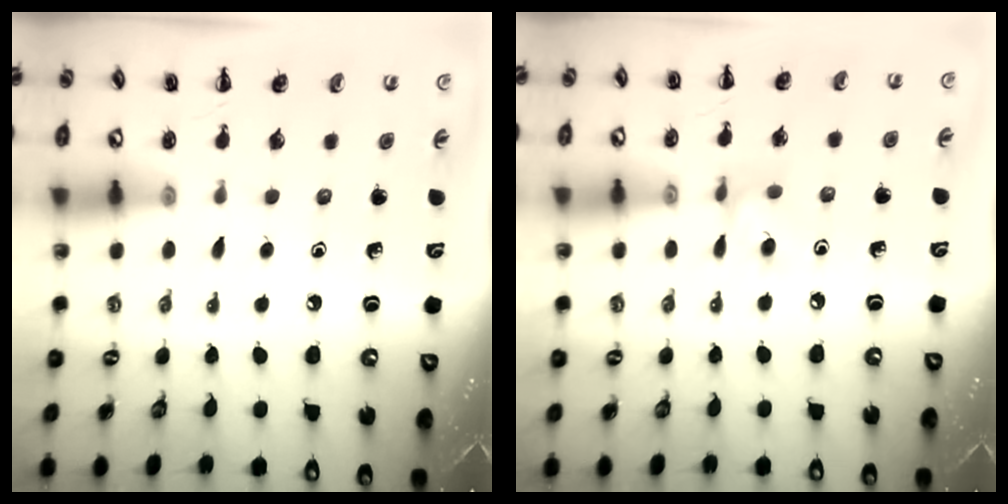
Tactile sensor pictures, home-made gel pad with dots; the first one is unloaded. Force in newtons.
{"total": 5.9, "press": 5.8, "slide": 0.8}